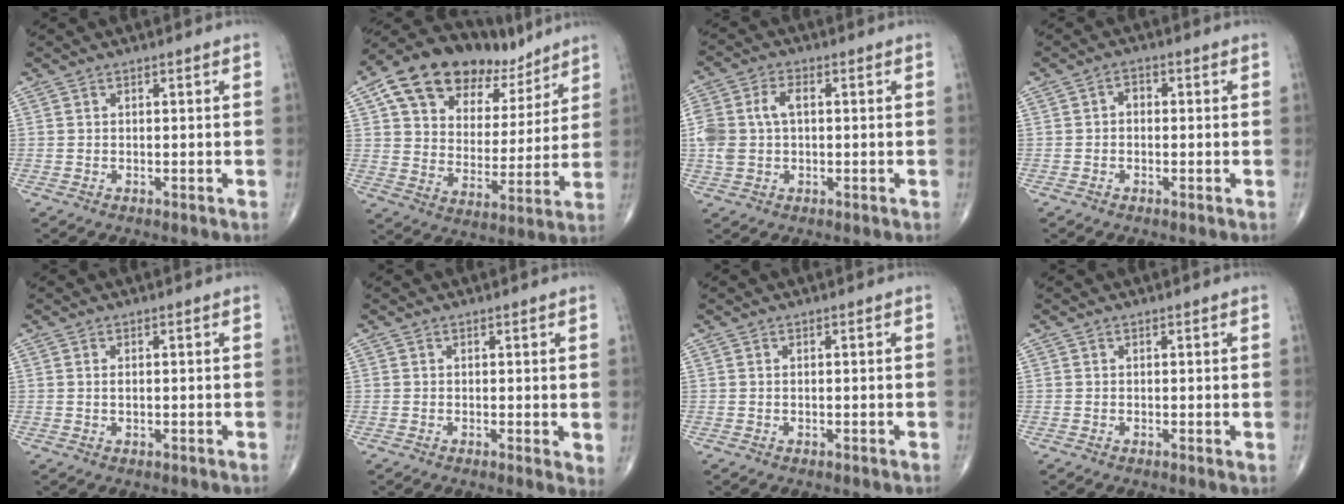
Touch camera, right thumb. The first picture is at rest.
{"total": 20.2, "force": [12.1, 12.2, 10.7], "torque": [-0.133, -0.018, 0.203]}
{"total": 7.9, "force": [0.6, 5.1, 6.0], "torque": [-0.143, 0.021, 0.014]}
{"total": 2.0, "force": [-0.1, 1.5, 1.4], "torque": [-0.011, 0.011, -0.007]}
{"total": 0.9, "force": [0.2, 0.3, 0.8], "torque": [-0.016, -0.003, 0.006]}
{"total": 2.1, "force": [0.7, 0.7, 1.9], "torque": [-0.027, -0.010, 0.008]}
{"total": 0.0}
{"total": 0.5, "force": [0.3, 0.0, 0.4], "torque": [-0.005, -0.003, 0.002]}